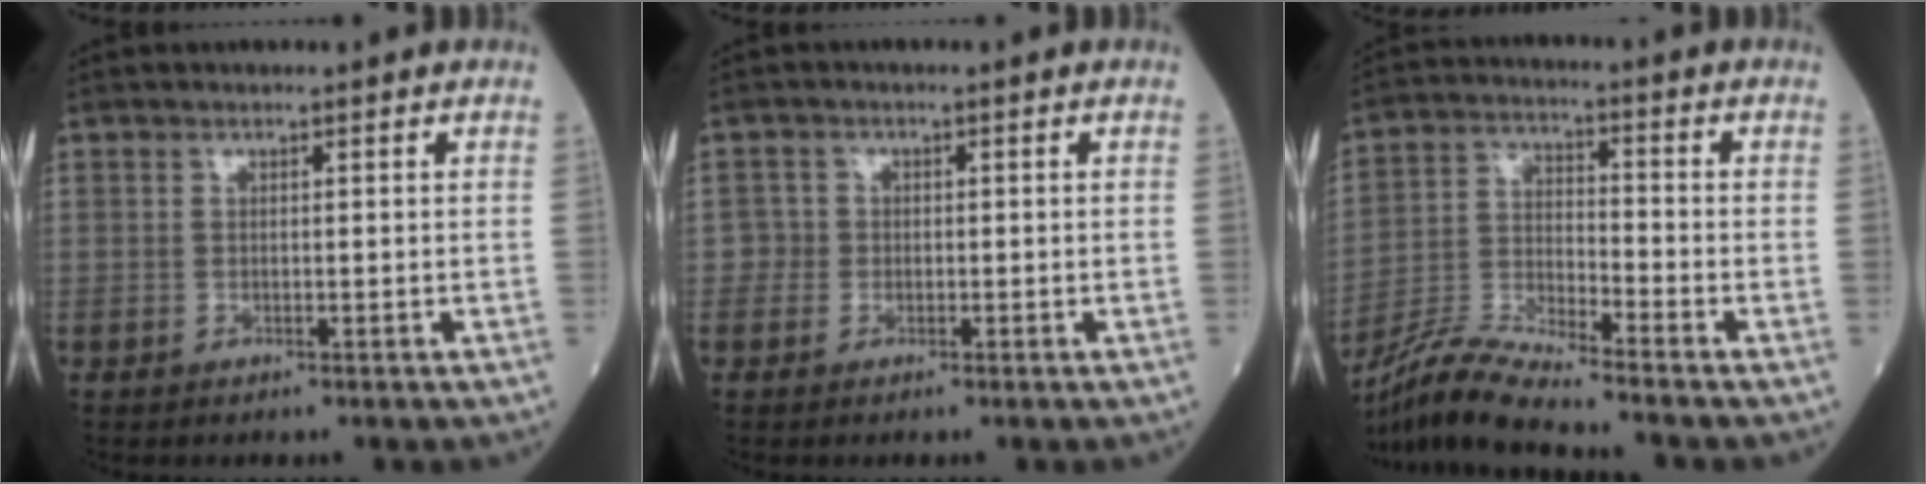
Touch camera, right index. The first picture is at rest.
{"total": 1.6, "force": [-0.4, 1.5, -0.2], "torque": [0.013, 0.010, -0.012]}
{"total": 9.4, "force": [-8.8, -1.4, 3.1], "torque": [-0.070, -0.012, -0.168]}